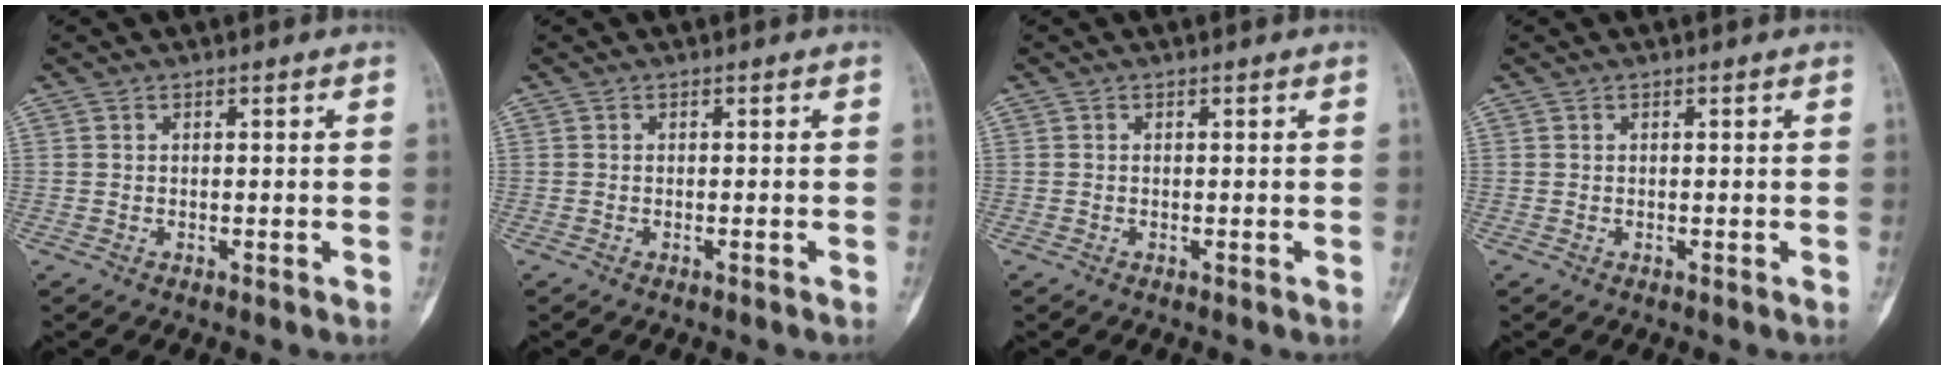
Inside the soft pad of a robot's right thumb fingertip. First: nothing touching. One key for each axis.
{"total": 0.0}
{"total": 0.0}
{"total": 0.0}